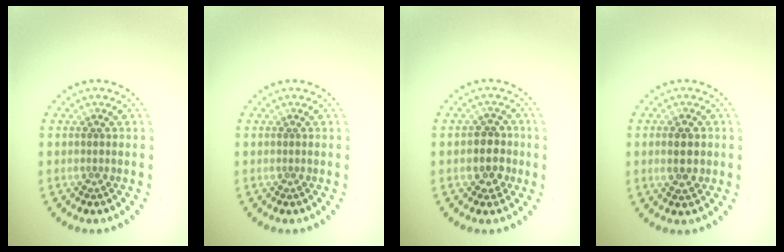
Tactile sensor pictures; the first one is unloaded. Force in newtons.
{"total": 0.0}
{"total": 2.7, "press": 2.5, "slide": 1.0}
{"total": 2.4, "press": 2.4, "slide": 0.1}